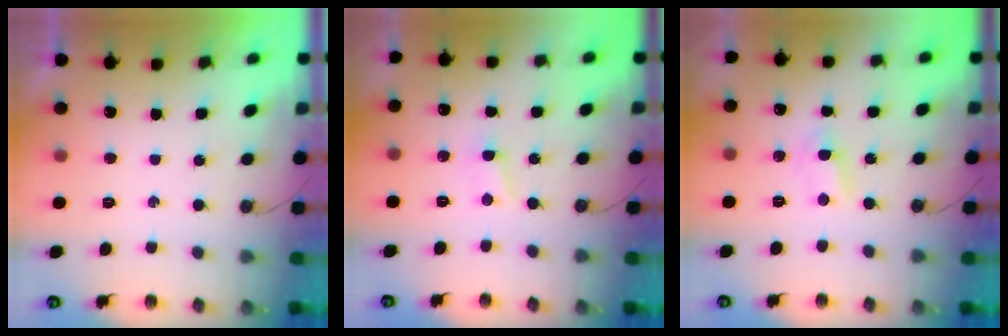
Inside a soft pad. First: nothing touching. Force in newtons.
{"total": 1.2, "press": 1.1, "slide": 0.2}
{"total": 2.8, "press": 2.8, "slide": 0.3}